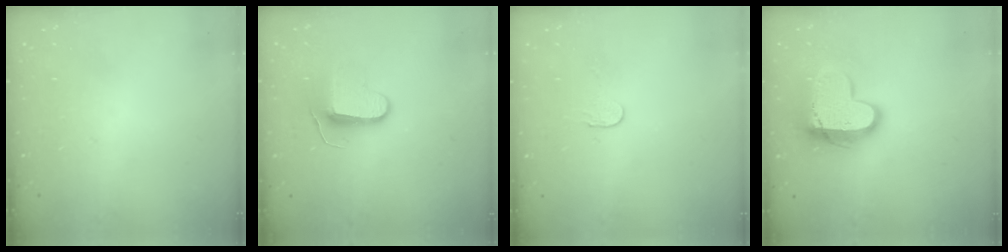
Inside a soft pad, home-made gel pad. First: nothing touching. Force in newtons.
{"total": 8.8, "press": 8.7, "slide": 0.5}
{"total": 2.7, "press": 2.7, "slide": 0.2}
{"total": 15.3, "press": 15.2, "slide": 1.2}